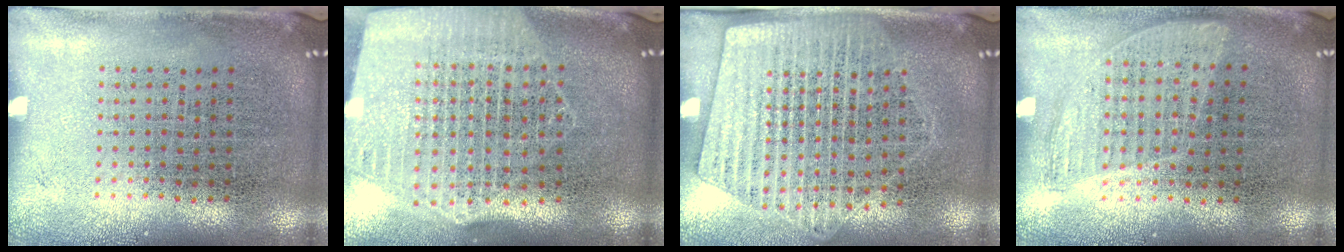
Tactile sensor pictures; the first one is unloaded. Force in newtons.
{"total": 2.6, "press": 2.2, "slide": 1.4}
{"total": 1.7, "press": 1.5, "slide": 0.8}
{"total": 0.9, "press": 0.8, "slide": 0.4}